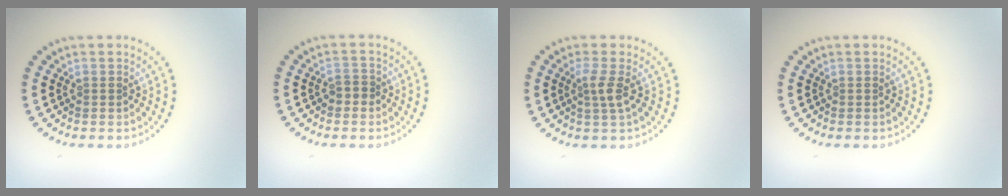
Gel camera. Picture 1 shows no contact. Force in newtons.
{"total": 1.1, "press": 1.0, "slide": 0.4}
{"total": 1.8, "press": 1.3, "slide": 1.2}
{"total": 0.0}